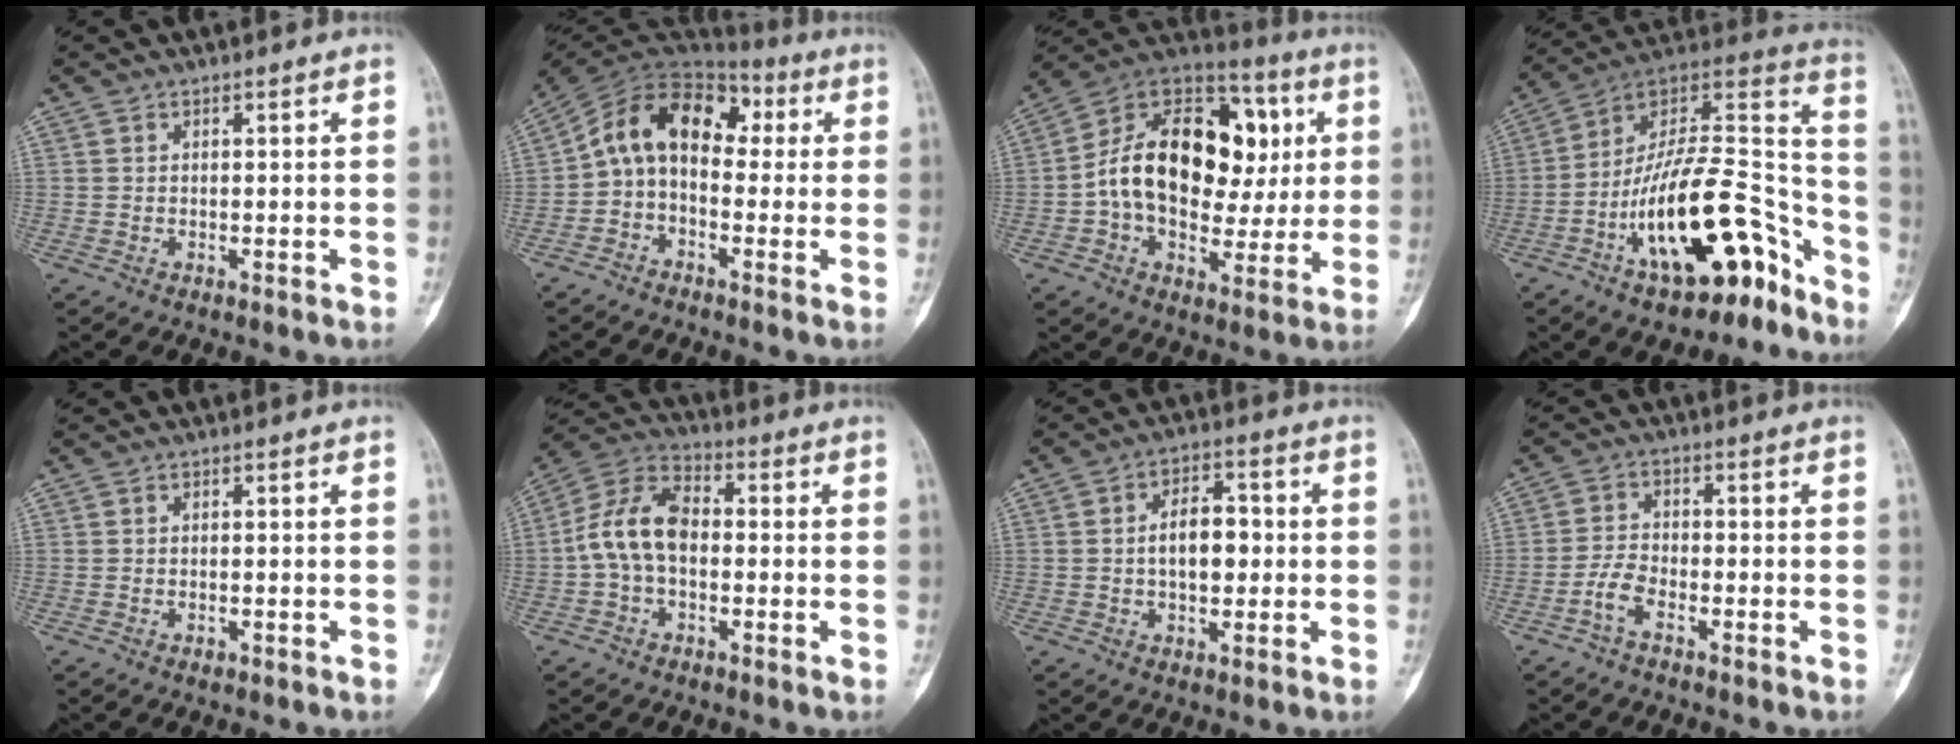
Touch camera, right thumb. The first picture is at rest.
{"total": 13.8, "force": [0.8, 9.4, 10.0], "torque": [-0.140, 0.055, -0.003]}
{"total": 24.4, "force": [2.4, 16.1, 18.1], "torque": [-0.269, 0.029, 0.038]}
{"total": 24.2, "force": [-12.7, 10.2, 17.9], "torque": [-0.246, 0.116, -0.209]}
{"total": 0.6, "force": [-0.4, 0.4, 0.3], "torque": [-0.003, 0.003, -0.004]}
{"total": 11.1, "force": [-0.9, 7.1, 8.5], "torque": [-0.157, 0.035, -0.029]}
{"total": 7.9, "force": [0.0, 4.7, 6.3], "torque": [-0.082, 0.019, -0.005]}
{"total": 3.9, "force": [-2.4, 1.7, 2.5], "torque": [-0.053, 0.021, -0.051]}